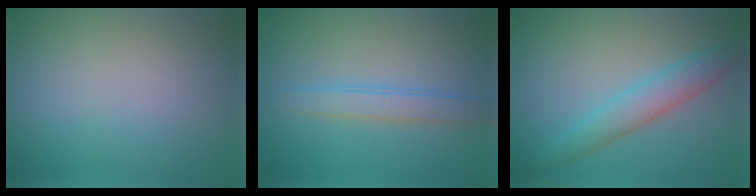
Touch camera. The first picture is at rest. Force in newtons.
{"total": 2.2, "press": 2.2, "slide": 0.1}
{"total": 3.4, "press": 3.4, "slide": 0.2}